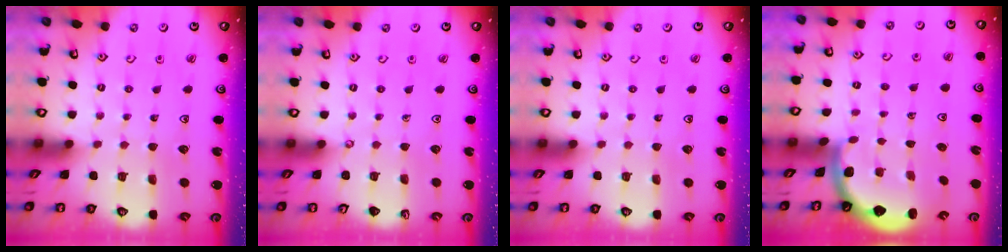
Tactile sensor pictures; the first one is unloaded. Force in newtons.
{"total": 0.0}
{"total": 0.0}
{"total": 1.6, "press": 1.6, "slide": 0.1}